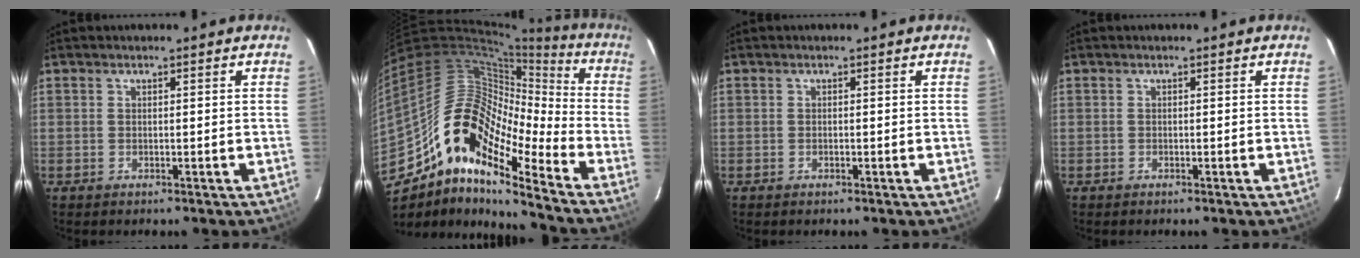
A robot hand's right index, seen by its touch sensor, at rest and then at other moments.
{"total": 17.7, "force": [-11.1, 5.5, 12.6], "torque": [-0.192, 0.005, -0.225]}
{"total": 0.0}
{"total": 0.0}